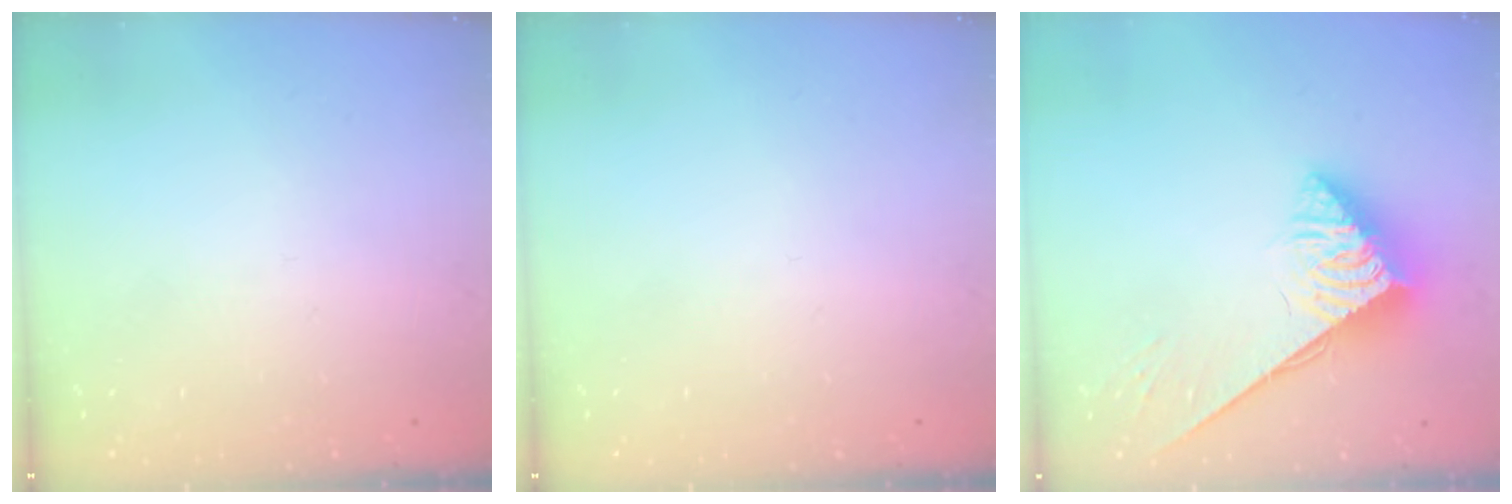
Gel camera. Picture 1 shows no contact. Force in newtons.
{"total": 0.0}
{"total": 6.0, "press": 5.9, "slide": 0.6}